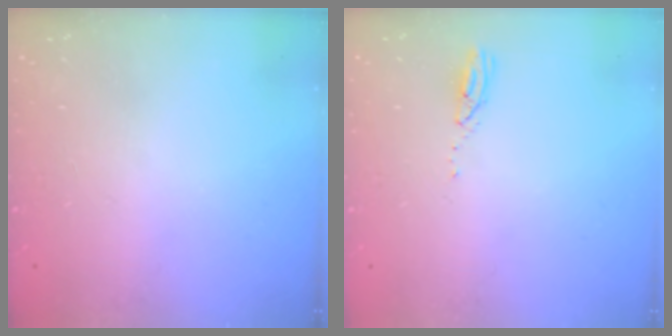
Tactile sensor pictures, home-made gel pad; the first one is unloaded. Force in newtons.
{"total": 3.2, "press": 3.2, "slide": 0.2}